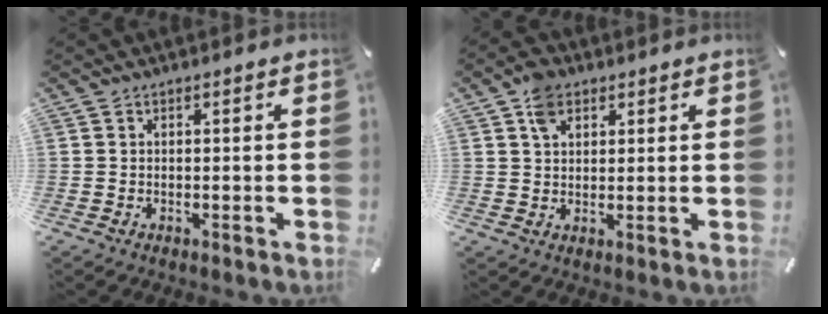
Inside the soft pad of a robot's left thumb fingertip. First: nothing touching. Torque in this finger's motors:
{"motor_torque": [1.12, 0.73, 0.76, -0.62, 0.14]}